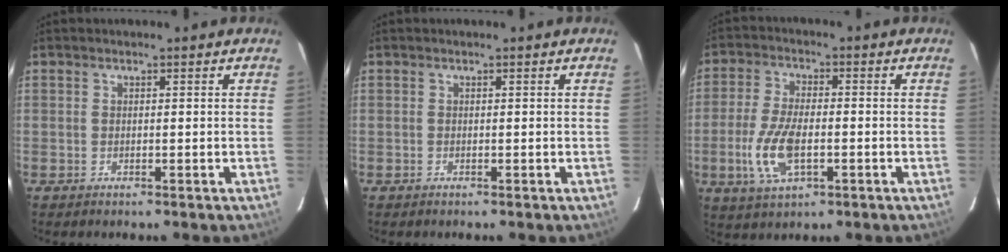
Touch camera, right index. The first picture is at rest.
{"total": 0.0}
{"total": 10.0, "force": [-2.6, 4.4, 8.5], "torque": [-0.185, -0.006, -0.047]}